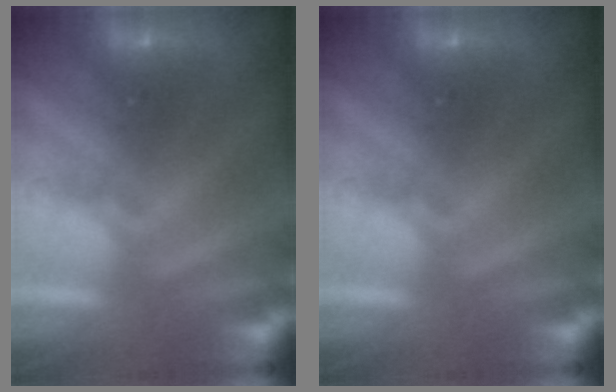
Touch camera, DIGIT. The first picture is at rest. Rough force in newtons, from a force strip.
{"total": 0.0}